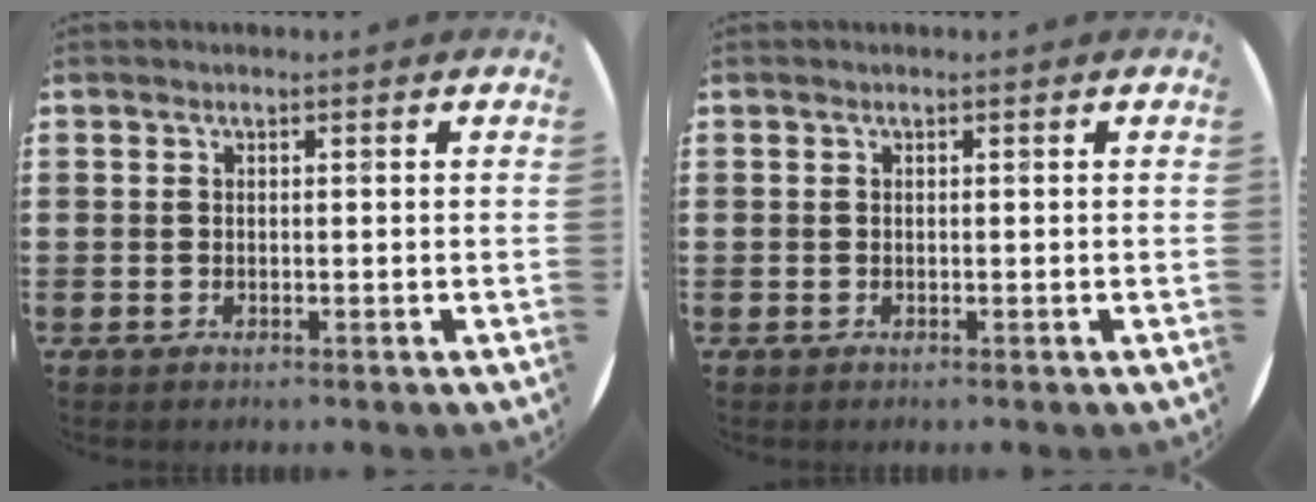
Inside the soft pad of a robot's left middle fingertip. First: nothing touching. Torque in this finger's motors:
{"motor_torque": [0.00, 0.00, 0.00, 0.00]}